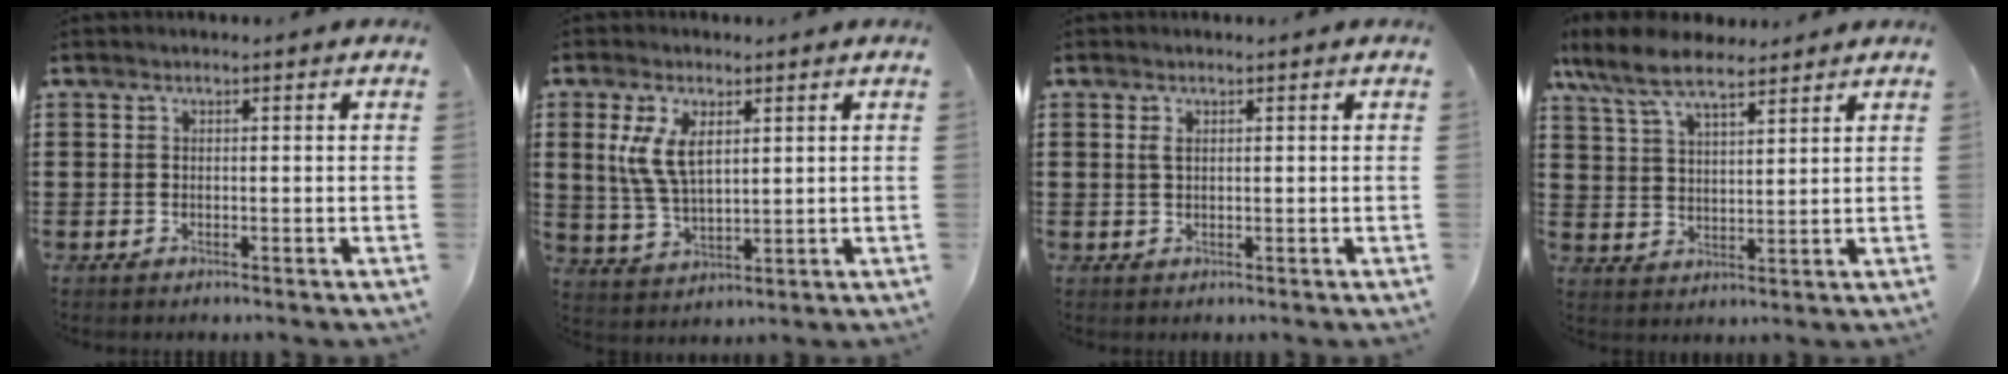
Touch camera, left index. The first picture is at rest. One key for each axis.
{"total": 7.0, "fx": 2.4, "fy": 3.3, "fz": 5.7, "tx": -0.135, "ty": 0.001, "tz": 0.039}
{"total": 1.2, "fx": 0.4, "fy": 0.5, "fz": 1.0, "tx": -0.022, "ty": 0.003, "tz": 0.007}
{"total": 8.7, "fx": 7.0, "fy": 2.6, "fz": 4.6, "tx": -0.110, "ty": -0.012, "tz": 0.130}